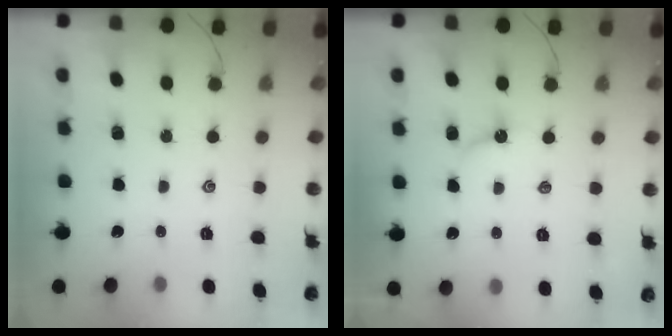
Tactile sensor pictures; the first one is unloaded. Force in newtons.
{"total": 2.8, "press": 2.8, "slide": 0.2}